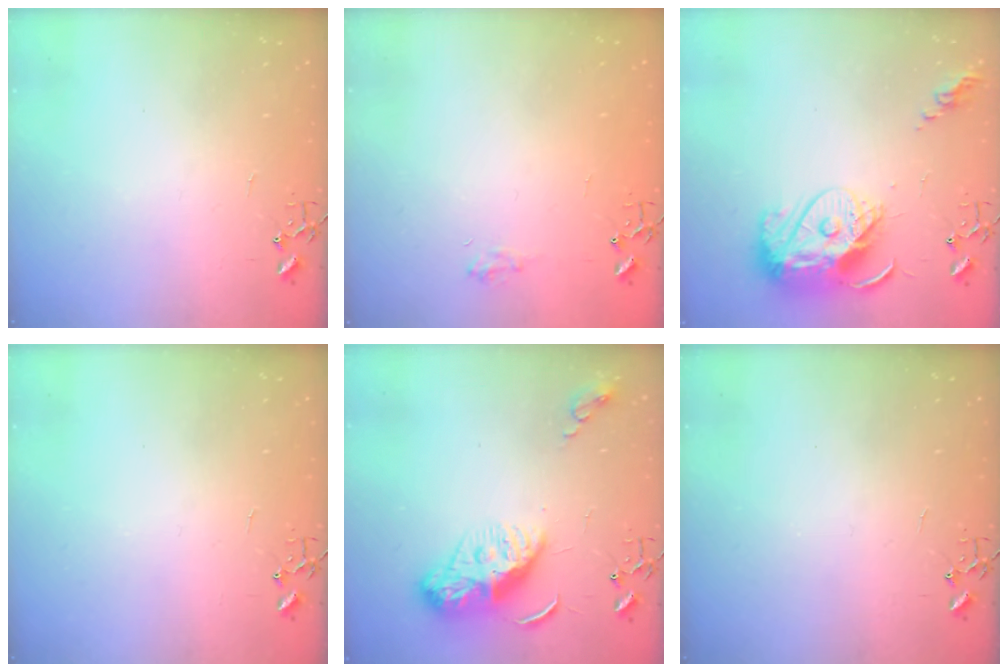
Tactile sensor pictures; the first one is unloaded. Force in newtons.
{"total": 6.7, "press": 6.6, "slide": 0.7}
{"total": 15.1, "press": 15.0, "slide": 1.1}
{"total": 0.0}
{"total": 10.0, "press": 10.0, "slide": 0.9}
{"total": 0.0}